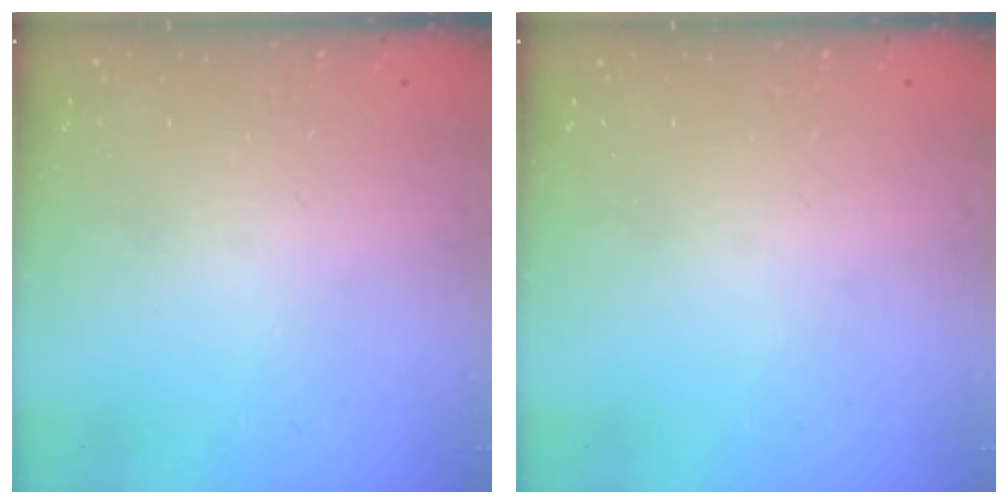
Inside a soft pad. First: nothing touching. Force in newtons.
{"total": 0.0}